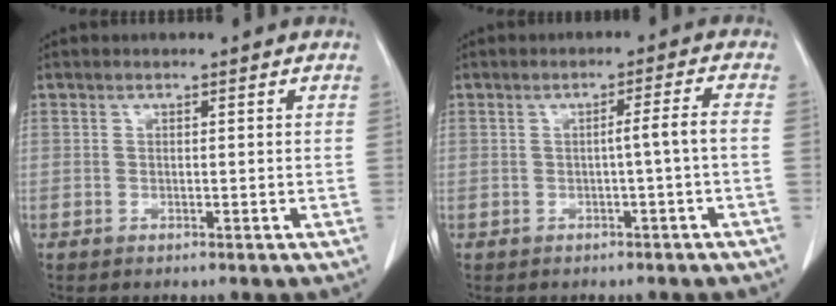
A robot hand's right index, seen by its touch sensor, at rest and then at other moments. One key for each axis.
{"total": 2.9, "fx": -0.7, "fy": -0.8, "fz": 2.7, "tx": -0.039, "ty": 0.005, "tz": -0.010}